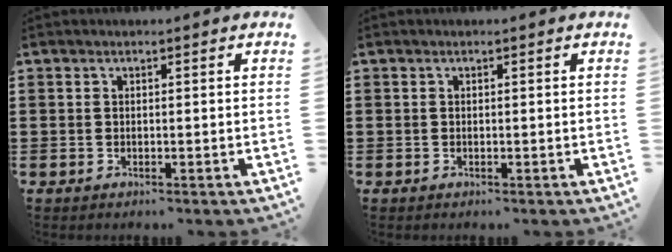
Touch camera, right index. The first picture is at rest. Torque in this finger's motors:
{"motor_torque": [0.83, 1.31, 0.00, 0.00]}